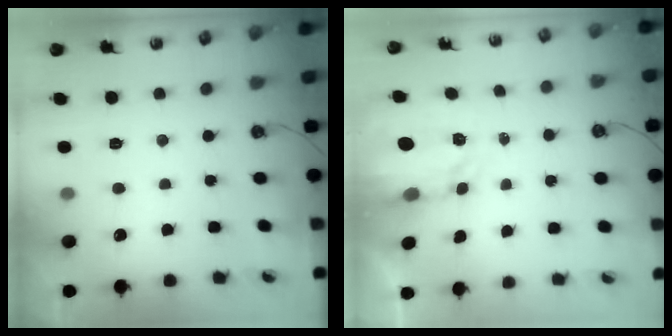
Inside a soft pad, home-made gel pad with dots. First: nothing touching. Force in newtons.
{"total": 3.3, "press": 3.3, "slide": 0.4}